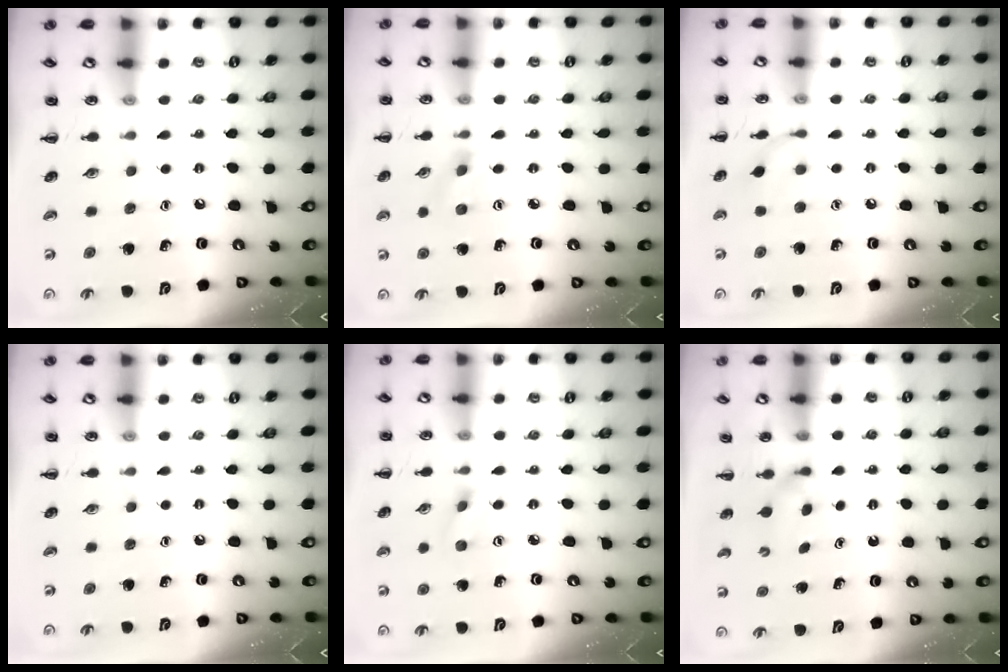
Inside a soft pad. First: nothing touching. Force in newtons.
{"total": 1.4, "press": 1.3, "slide": 0.4}
{"total": 5.9, "press": 5.8, "slide": 1.2}
{"total": 0.0}
{"total": 2.7, "press": 2.5, "slide": 1.0}
{"total": 3.5, "press": 3.3, "slide": 1.2}